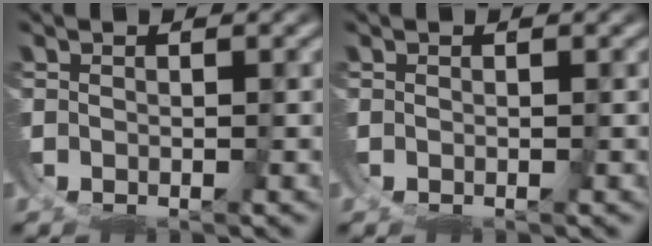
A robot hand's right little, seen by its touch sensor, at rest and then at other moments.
{"total": 0.0}